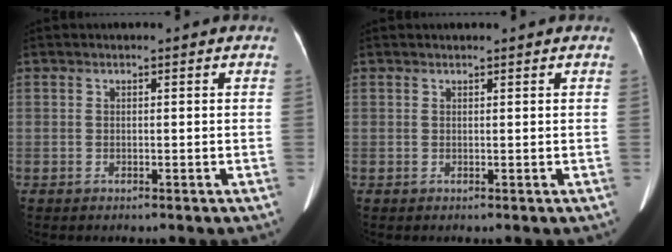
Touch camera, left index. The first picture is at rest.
{"total": 0.9, "force": [0.8, 0.1, 0.4], "torque": [-0.005, 0.013, 0.014]}